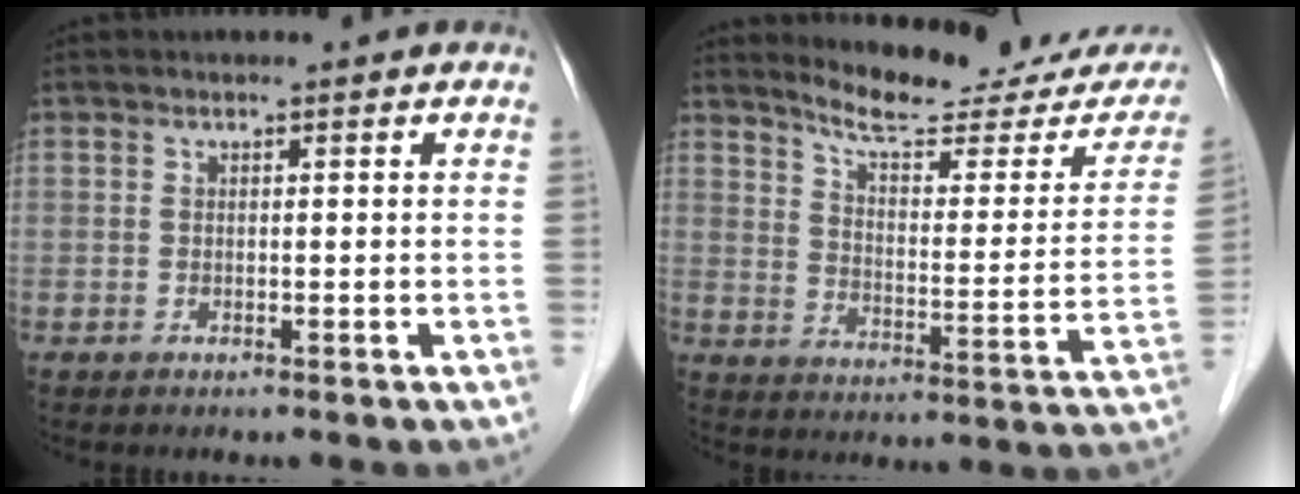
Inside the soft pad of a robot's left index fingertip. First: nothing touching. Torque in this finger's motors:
{"motor_torque": [0.27, -0.40, 0.04, 0.03]}